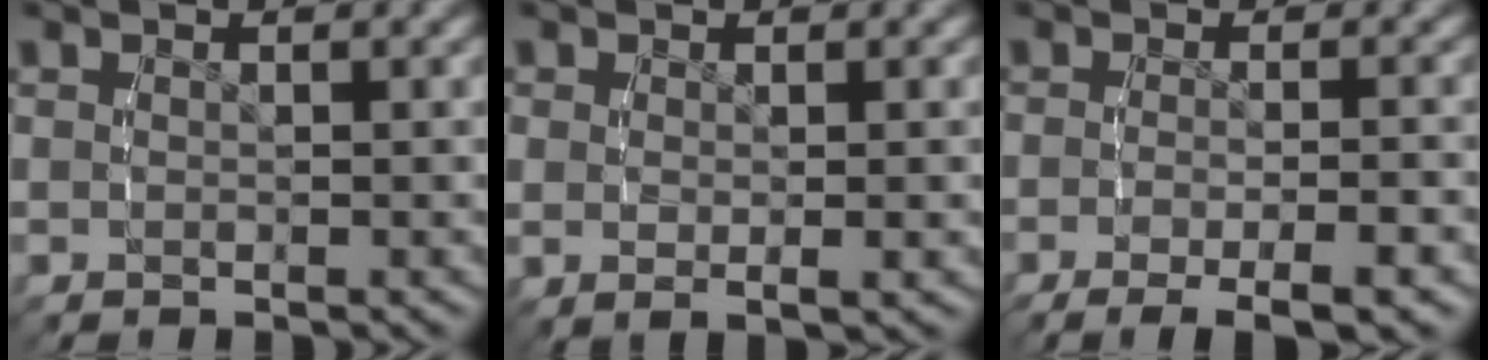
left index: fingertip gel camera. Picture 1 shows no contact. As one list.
[{"total": 1.7, "force": [0.2, 0.5, 1.6], "torque": [-0.037, -0.016, 0.018]}, {"total": 6.3, "force": [-4.7, 1.7, 3.7], "torque": [-0.059, -0.013, -0.064]}]